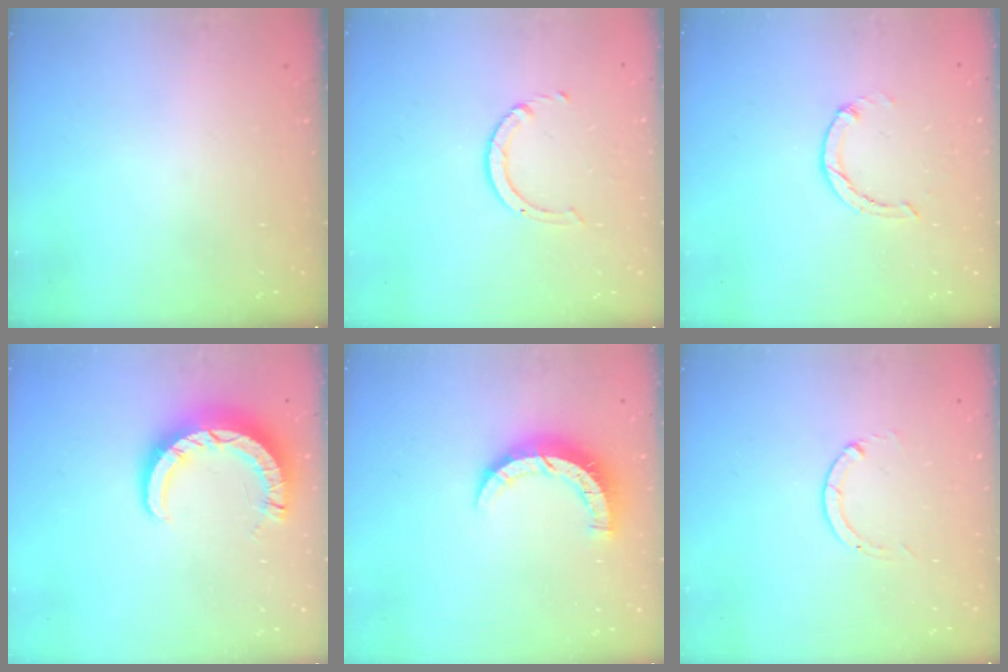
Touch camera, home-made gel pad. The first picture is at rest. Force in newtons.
{"total": 2.5, "press": 2.5, "slide": 0.2}
{"total": 1.0, "press": 0.9, "slide": 0.3}
{"total": 8.5, "press": 8.4, "slide": 0.8}
{"total": 8.0, "press": 7.9, "slide": 0.6}
{"total": 0.6, "press": 0.5, "slide": 0.1}